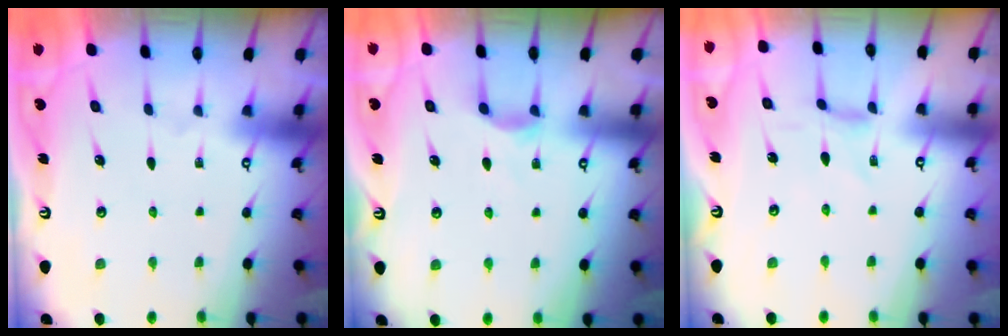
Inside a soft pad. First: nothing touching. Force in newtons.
{"total": 2.6, "press": 2.5, "slide": 0.4}
{"total": 0.0}